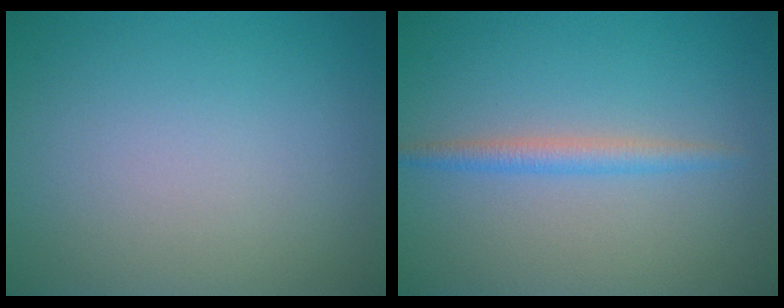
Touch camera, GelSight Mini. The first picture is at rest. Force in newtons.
{"total": 1.9, "press": 1.9, "slide": 0.2}